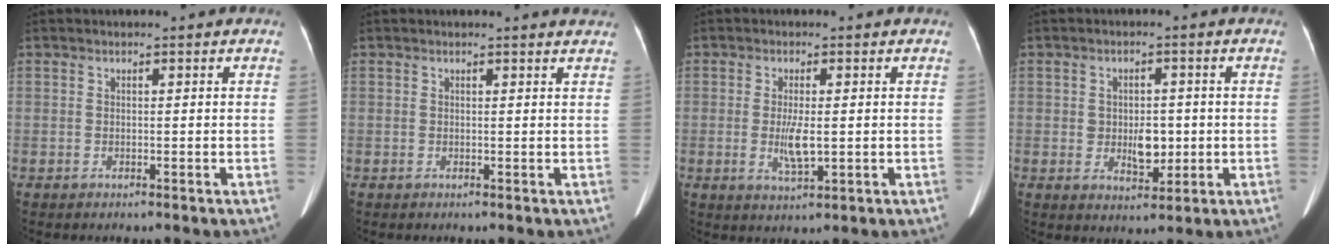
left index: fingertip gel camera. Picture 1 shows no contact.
{"total": 2.3, "force": [2.2, -0.2, 0.4], "torque": [-0.013, -0.007, 0.013]}
{"total": 4.0, "force": [-0.3, 1.0, 3.9], "torque": [-0.080, -0.007, -0.001]}
{"total": 4.7, "force": [-0.3, 2.9, 3.7], "torque": [-0.057, 0.004, 0.005]}